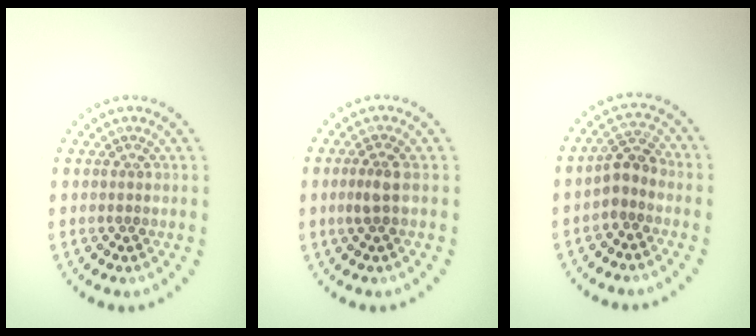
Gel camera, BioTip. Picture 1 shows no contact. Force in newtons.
{"total": 1.5, "press": 1.4, "slide": 0.7}
{"total": 2.5, "press": 2.2, "slide": 1.2}